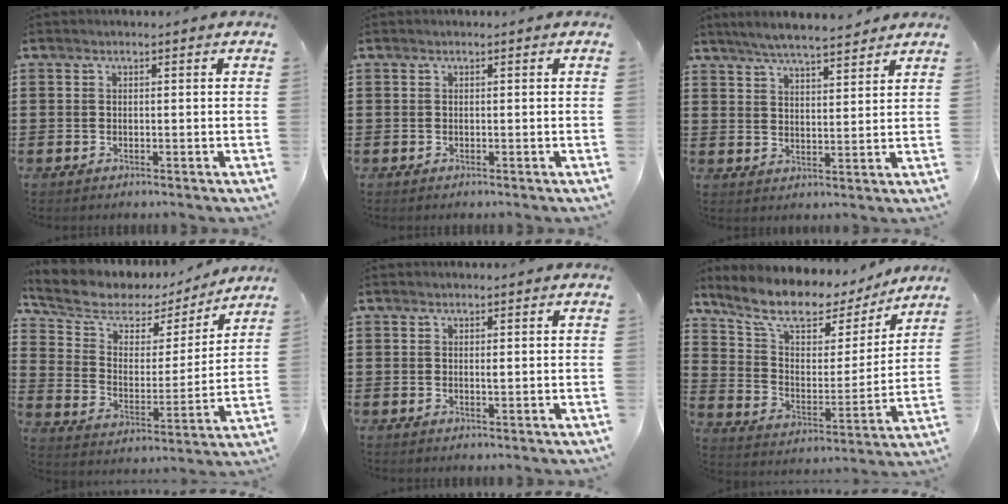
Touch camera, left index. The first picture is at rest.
{"total": 0.0}
{"total": 5.4, "force": [5.1, 0.4, 1.8], "torque": [-0.051, -0.015, 0.093]}
{"total": 6.6, "force": [5.1, 3.7, 2.2], "torque": [-0.079, -0.027, 0.086]}
{"total": 0.7, "force": [0.2, 0.1, 0.7], "torque": [-0.015, -0.001, 0.004]}
{"total": 9.3, "force": [7.7, 3.3, 4.0], "torque": [-0.110, -0.048, 0.130]}